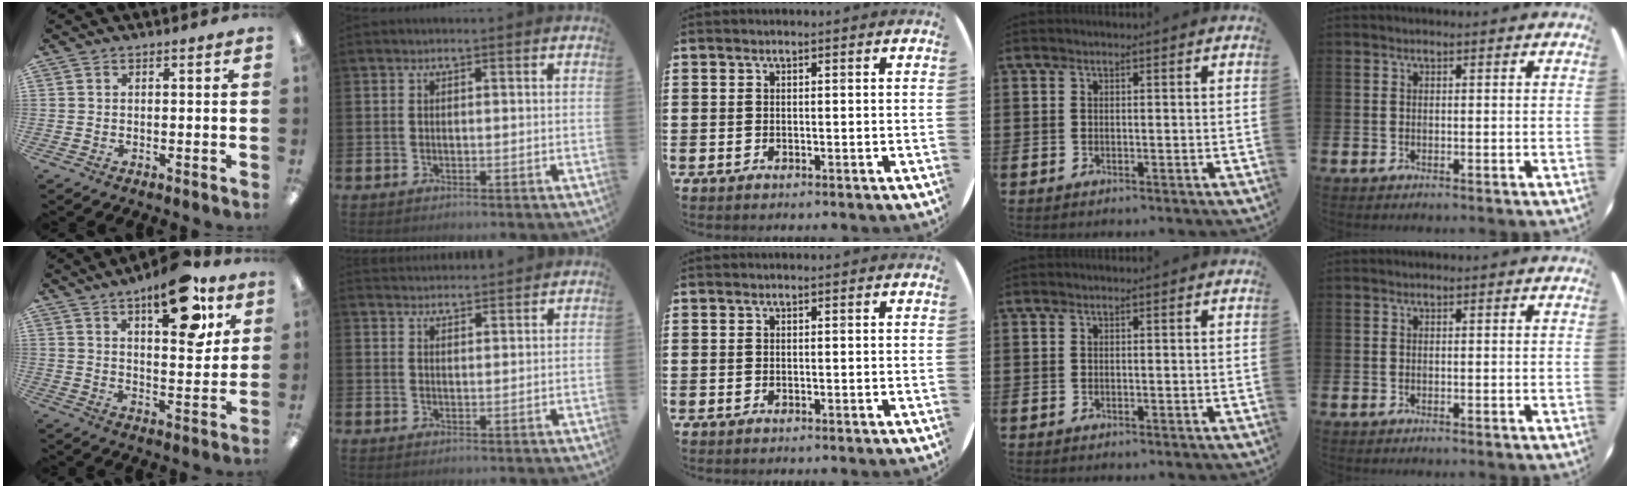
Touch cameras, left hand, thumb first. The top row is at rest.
{"thumb": {"total": 16.2, "force": [9.9, 6.3, 11.1], "torque": [-0.144, -0.050, 0.157]}, "index": {"total": 2.7, "force": [2.6, 0.4, -0.1], "torque": [-0.004, -0.011, 0.049]}}